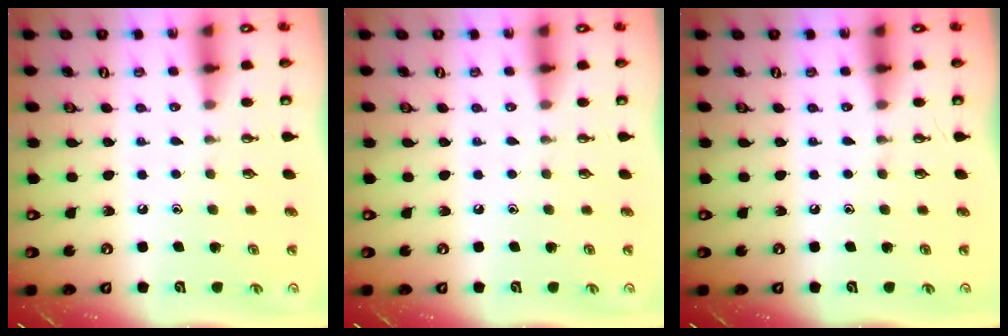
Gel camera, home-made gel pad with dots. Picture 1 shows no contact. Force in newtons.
{"total": 0.0}
{"total": 0.0}